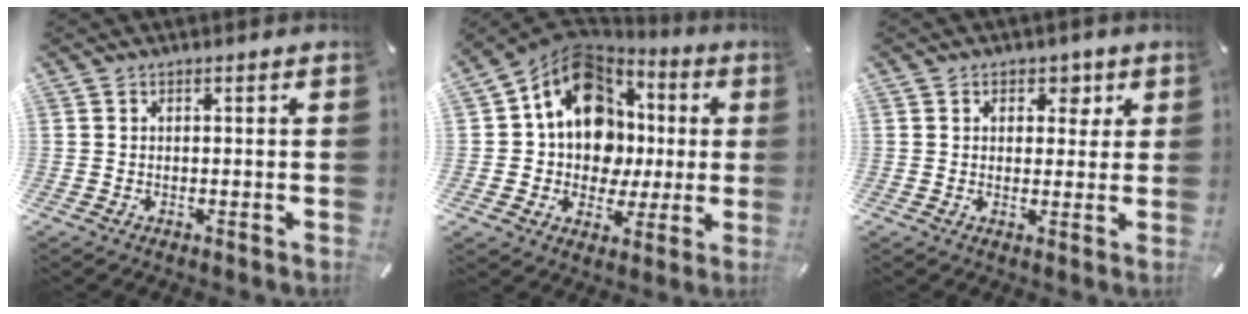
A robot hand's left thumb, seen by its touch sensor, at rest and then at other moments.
{"total": 16.3, "force": [3.8, 13.5, 8.4], "torque": [-0.154, -0.033, 0.073]}
{"total": 4.1, "force": [1.6, 3.3, 1.8], "torque": [-0.004, -0.006, 0.018]}